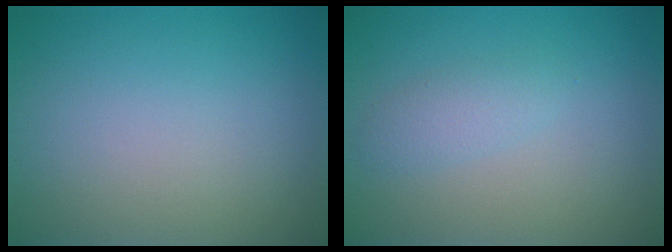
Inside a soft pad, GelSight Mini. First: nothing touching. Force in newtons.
{"total": 1.5, "press": 1.5, "slide": 0.1}